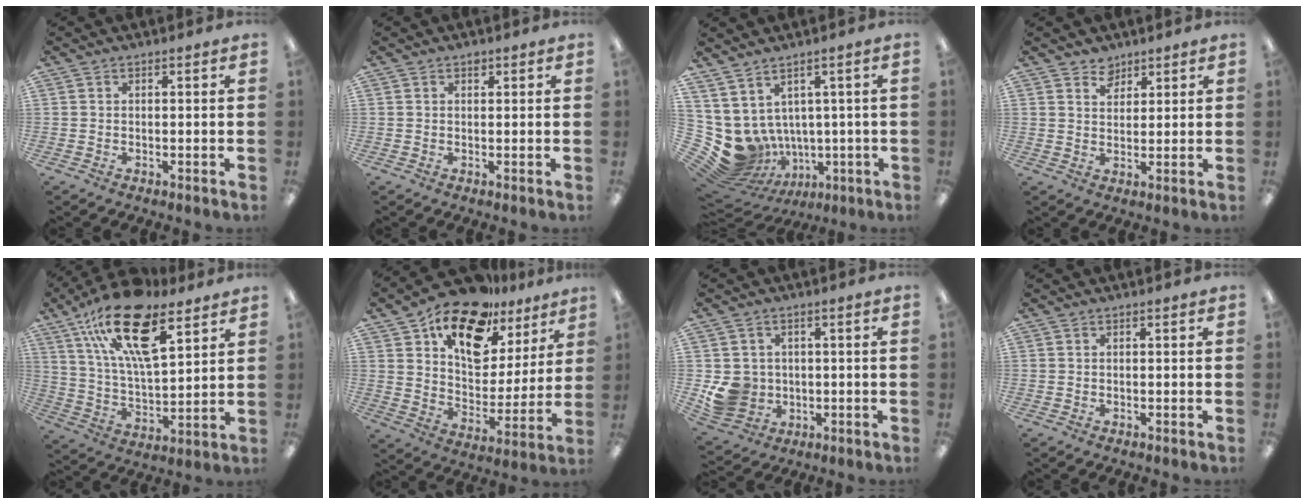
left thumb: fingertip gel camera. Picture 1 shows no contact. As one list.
[{"total": 0.8, "force": [0.6, 0.5, 0.3], "torque": [0.002, -0.002, 0.008]}, {"total": 8.6, "force": [0.0, 8.3, 2.5], "torque": [-0.092, -0.031, 0.019]}, {"total": 4.0, "force": [3.3, 2.3, 0.5], "torque": [-0.002, -0.015, 0.059]}, {"total": 22.5, "force": [13.3, 9.2, 15.6], "torque": [-0.273, -0.061, 0.228]}, {"total": 18.8, "force": [13.3, 10.0, 8.7], "torque": [-0.147, -0.084, 0.235]}, {"total": 7.5, "force": [-0.5, 7.2, 2.1], "torque": [-0.055, 0.006, 0.001]}, {"total": 0.0}]